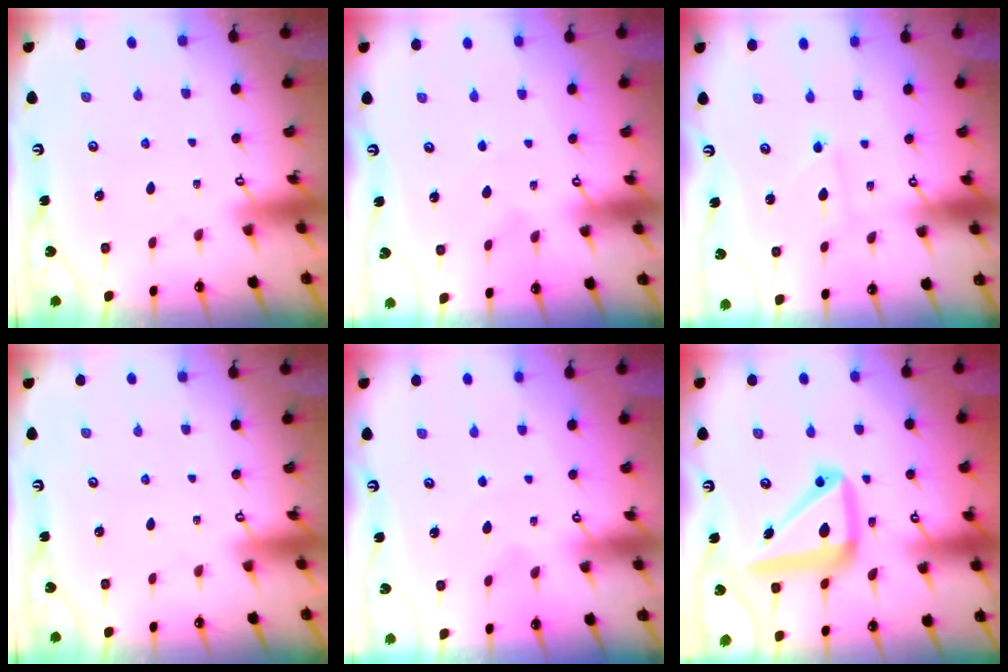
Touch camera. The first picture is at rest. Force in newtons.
{"total": 3.0, "press": 3.0, "slide": 0.2}
{"total": 1.1, "press": 1.1, "slide": 0.1}
{"total": 0.0}
{"total": 4.0, "press": 3.9, "slide": 0.4}
{"total": 16.8, "press": 16.7, "slide": 2.1}